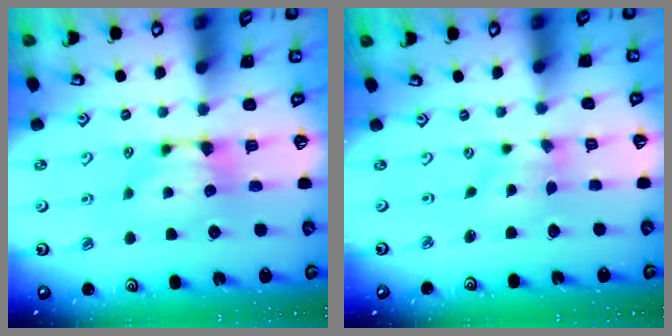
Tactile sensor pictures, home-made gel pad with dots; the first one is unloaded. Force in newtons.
{"total": 1.6, "press": 1.2, "slide": 1.1}